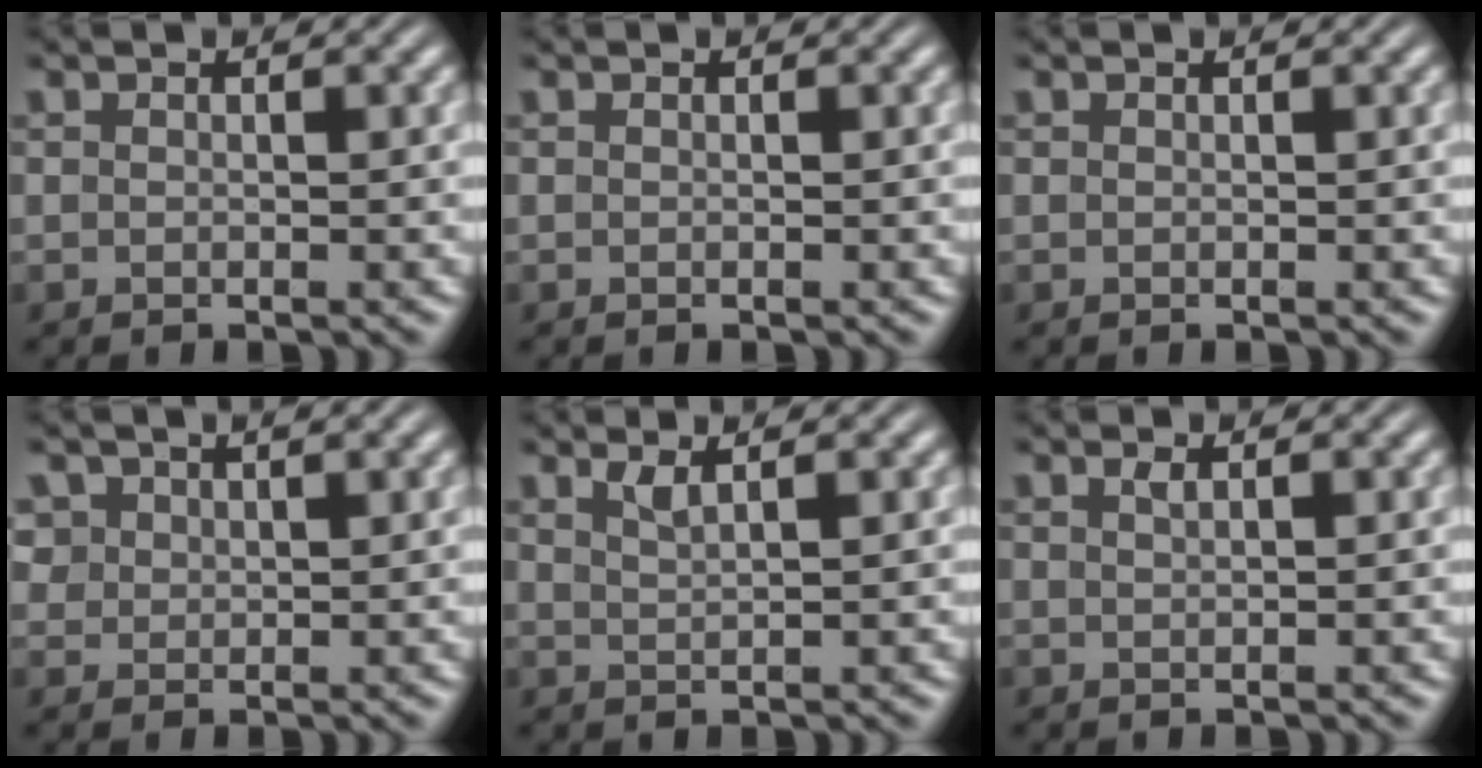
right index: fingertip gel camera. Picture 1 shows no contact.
{"total": 0.0}
{"total": 0.0}
{"total": 2.3, "force": [1.5, 1.5, 0.7], "torque": [-0.021, -0.006, 0.038]}
{"total": 1.3, "force": [1.0, -0.3, 0.8], "torque": [-0.018, -0.005, 0.025]}
{"total": 0.6, "force": [0.4, -0.3, 0.4], "torque": [-0.004, -0.001, 0.012]}